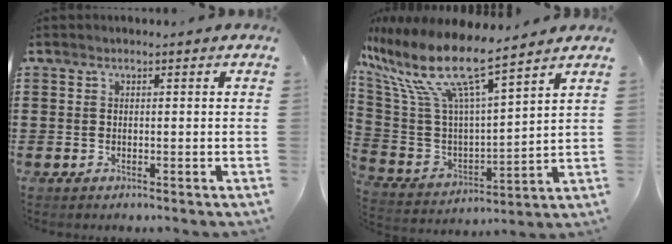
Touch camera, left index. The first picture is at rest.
{"total": 12.9, "force": [9.0, 2.6, 8.8], "torque": [-0.211, -0.052, 0.150]}